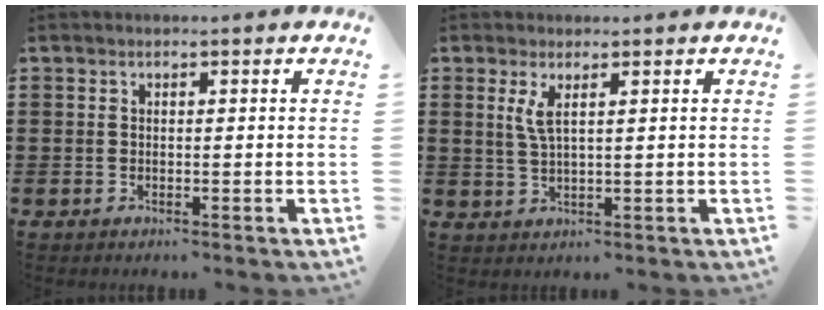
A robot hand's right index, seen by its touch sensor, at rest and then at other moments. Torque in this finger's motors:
{"motor_torque": [0.71, 0.39, 0.12, 0.08]}